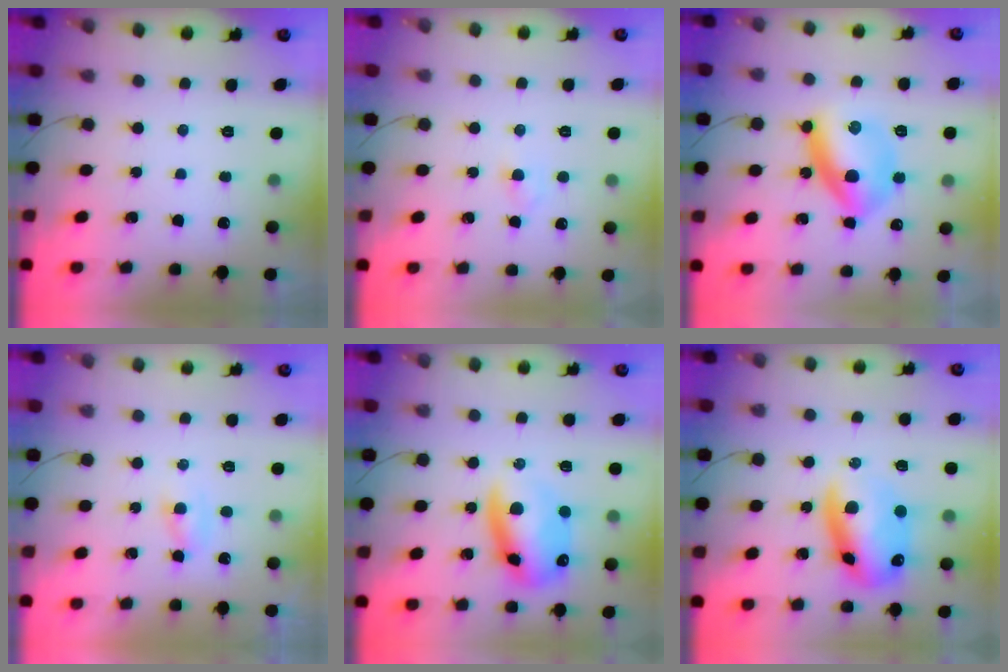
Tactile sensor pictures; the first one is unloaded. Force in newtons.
{"total": 2.7, "press": 2.5, "slide": 1.1}
{"total": 13.6, "press": 13.6, "slide": 0.7}
{"total": 1.6, "press": 1.4, "slide": 0.7}
{"total": 13.0, "press": 12.5, "slide": 3.4}
{"total": 12.9, "press": 12.5, "slide": 3.1}